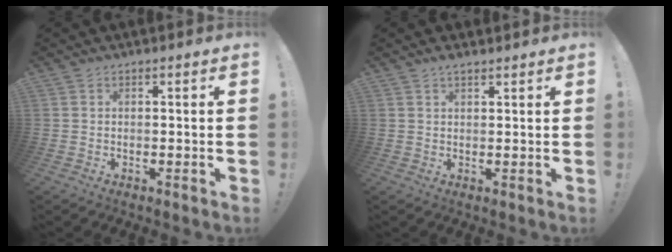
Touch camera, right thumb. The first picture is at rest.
{"total": 2.0, "force": [1.7, 0.4, 0.8], "torque": [-0.009, -0.010, 0.030]}